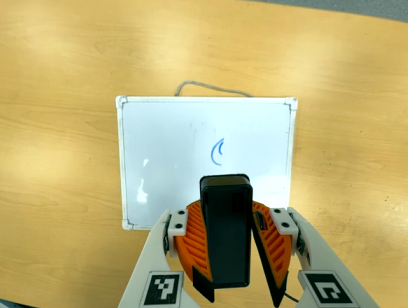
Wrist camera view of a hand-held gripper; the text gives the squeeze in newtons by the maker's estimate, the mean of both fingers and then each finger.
{"total": 9.7, "left": 10.0, "right": 9.4}